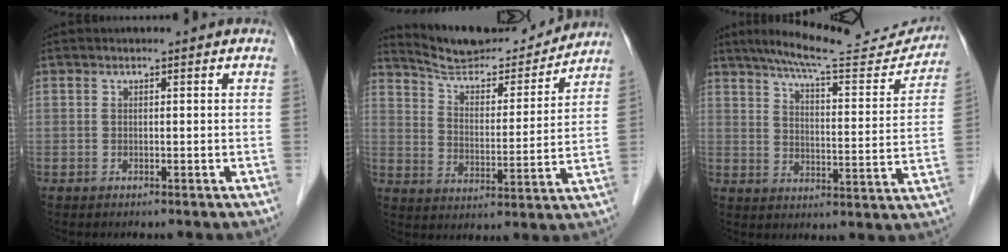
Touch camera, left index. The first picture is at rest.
{"total": 15.3, "force": [14.6, 2.2, 3.8], "torque": [-0.060, -0.011, 0.223]}
{"total": 17.5, "force": [16.2, 1.9, 6.4], "torque": [-0.094, -0.028, 0.212]}